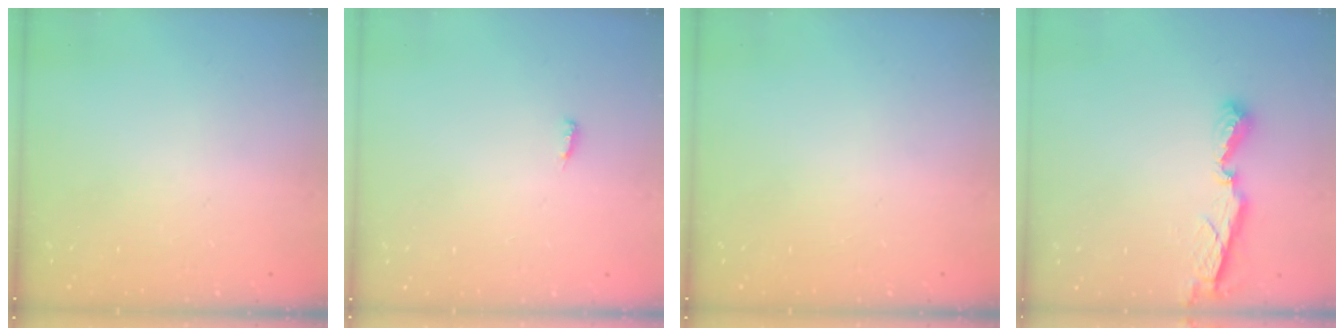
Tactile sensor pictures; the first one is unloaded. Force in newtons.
{"total": 4.3, "press": 4.1, "slide": 1.3}
{"total": 0.0}
{"total": 7.8, "press": 7.8, "slide": 0.5}